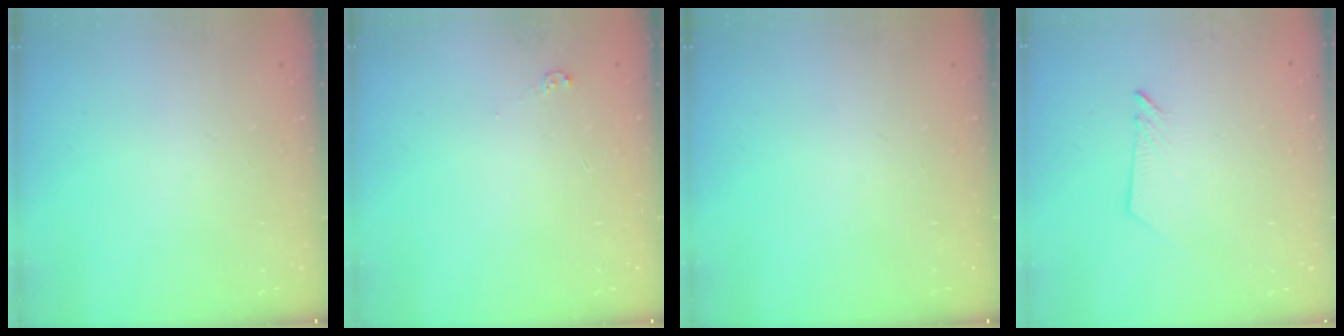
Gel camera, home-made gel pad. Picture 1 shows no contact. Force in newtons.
{"total": 3.0, "press": 3.0, "slide": 0.4}
{"total": 0.0}
{"total": 2.6, "press": 2.6, "slide": 0.3}